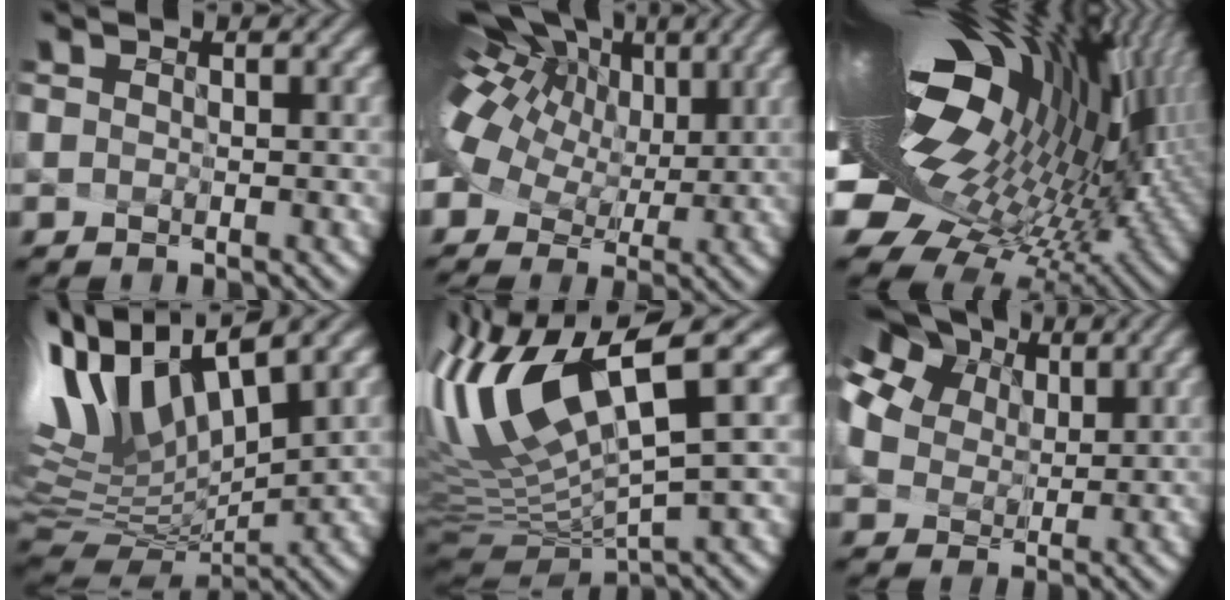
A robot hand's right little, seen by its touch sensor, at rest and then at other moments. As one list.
[{"total": 14.6, "force": [5.9, 8.5, 10.2], "torque": [-0.239, 0.038, 0.107]}, {"total": 19.1, "force": [3.3, 10.0, 15.9], "torque": [-0.290, -0.041, 0.077]}, {"total": 11.3, "force": [4.8, 3.7, 9.5], "torque": [-0.226, 0.002, 0.107]}, {"total": 10.6, "force": [2.4, 1.7, 10.2], "torque": [-0.224, -0.003, 0.076]}, {"total": 10.1, "force": [5.2, 6.8, 5.3], "torque": [-0.135, 0.017, 0.120]}]